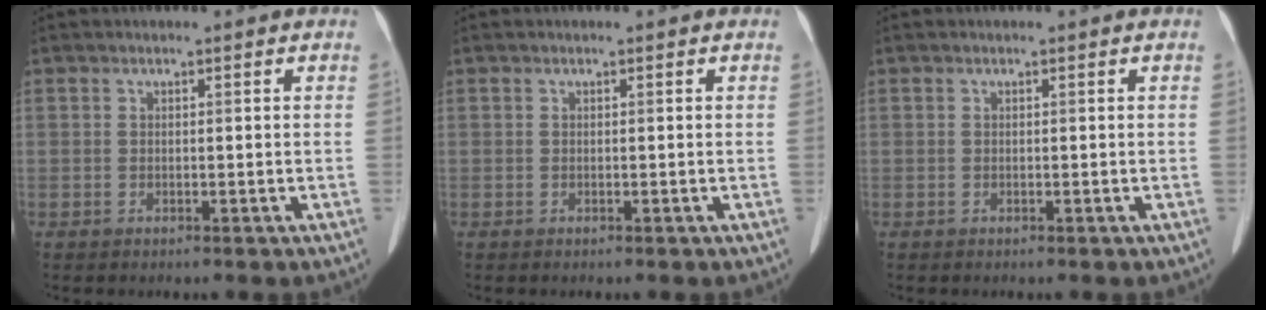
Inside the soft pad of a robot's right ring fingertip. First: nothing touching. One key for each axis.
{"total": 0.0}
{"total": 0.0}